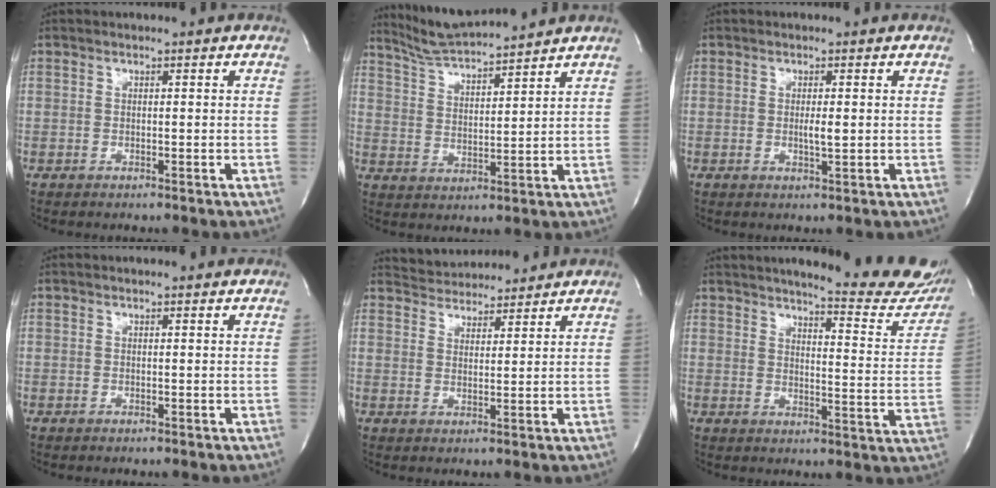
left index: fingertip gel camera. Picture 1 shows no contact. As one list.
[{"total": 10.0, "force": [9.5, -0.5, 3.1], "torque": [-0.066, 0.014, 0.173]}, {"total": 1.7, "force": [0.1, 0.2, 1.7], "torque": [-0.033, -0.002, 0.002]}, {"total": 1.5, "force": [1.4, 0.2, 0.1], "torque": [-0.011, 0.005, 0.013]}, {"total": 7.3, "force": [7.2, 1.4, 0.8], "torque": [-0.016, 0.020, 0.109]}, {"total": 20.5, "force": [18.5, 2.3, 8.7], "torque": [-0.110, -0.084, 0.208]}]